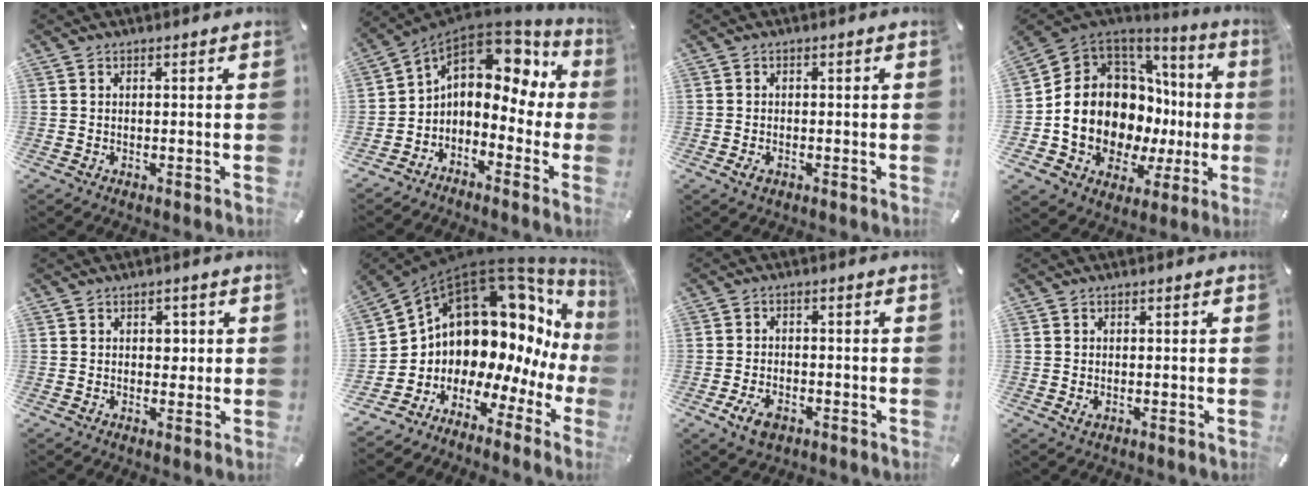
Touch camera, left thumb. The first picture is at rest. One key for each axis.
{"total": 9.5, "fx": 3.4, "fy": 6.8, "fz": 5.8, "tx": -0.101, "ty": -0.038, "tz": 0.056}
{"total": 1.8, "fx": -0.8, "fy": 1.1, "fz": 1.2, "tx": -0.022, "ty": 0.003, "tz": -0.015}
{"total": 18.1, "fx": 0.3, "fy": 14.0, "fz": 11.4, "tx": -0.211, "ty": -0.047, "tz": 0.023}
{"total": 2.6, "fx": 0.3, "fy": 2.1, "fz": 1.5, "tx": -0.008, "ty": -0.003, "tz": -0.004}
{"total": 14.6, "fx": 7.2, "fy": 9.7, "fz": 8.2, "tx": -0.135, "ty": -0.094, "tz": 0.135}
{"total": 5.3, "fx": -2.8, "fy": 3.3, "fz": 3.1, "tx": -0.066, "ty": 0.013, "tz": -0.053}
{"total": 1.2, "fx": -0.2, "fy": 0.8, "fz": 0.8, "tx": -0.014, "ty": 0.002, "tz": -0.005}